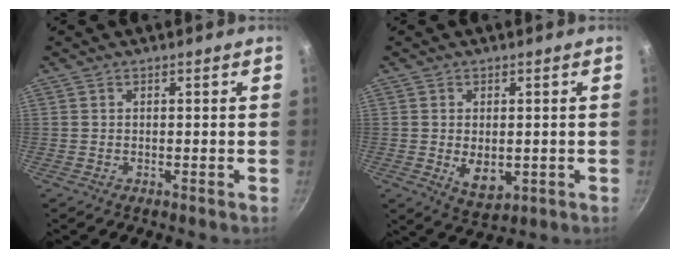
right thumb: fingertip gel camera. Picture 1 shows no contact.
{"total": 6.1, "force": [-0.5, 3.8, 4.7], "torque": [-0.067, -0.013, 0.002]}